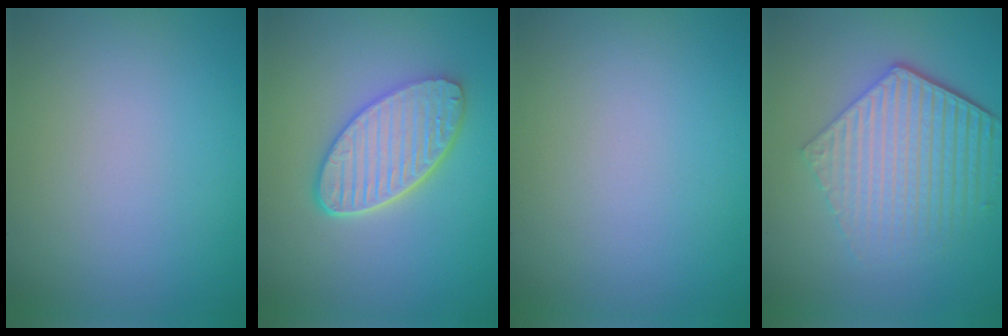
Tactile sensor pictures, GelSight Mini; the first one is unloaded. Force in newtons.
{"total": 5.7, "press": 4.4, "slide": 3.6}
{"total": 0.0}
{"total": 6.4, "press": 4.6, "slide": 4.4}